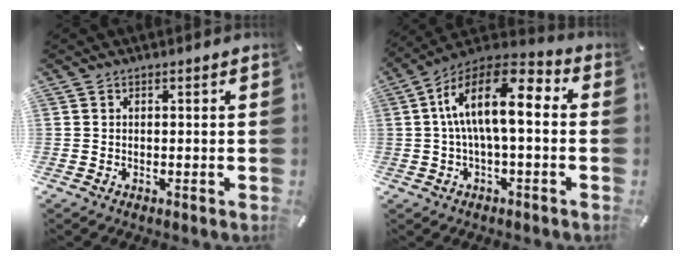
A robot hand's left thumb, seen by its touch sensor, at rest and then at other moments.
{"total": 14.3, "force": [1.6, 6.0, 12.9], "torque": [-0.238, -0.009, 0.025]}